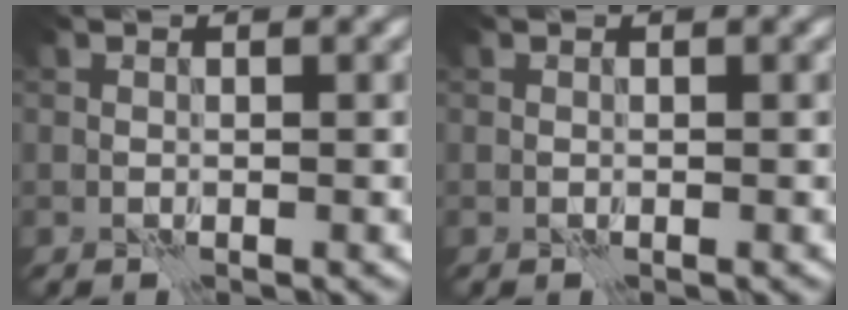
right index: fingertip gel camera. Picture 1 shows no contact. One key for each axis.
{"total": 0.0}